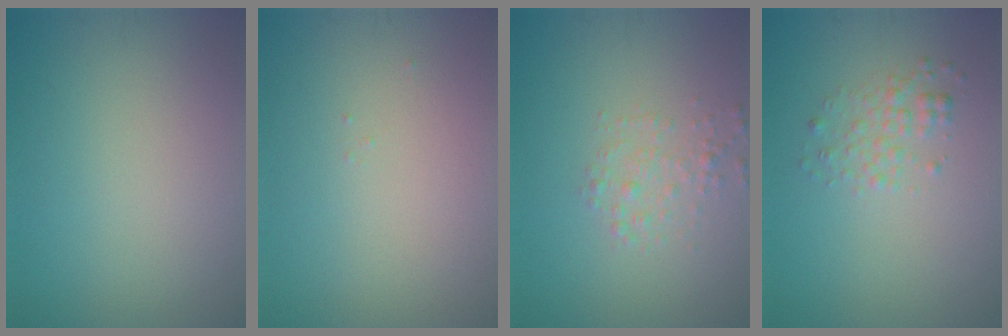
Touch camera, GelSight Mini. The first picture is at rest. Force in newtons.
{"total": 0.0}
{"total": 1.7, "press": 1.7, "slide": 0.1}
{"total": 1.8, "press": 1.8, "slide": 0.1}